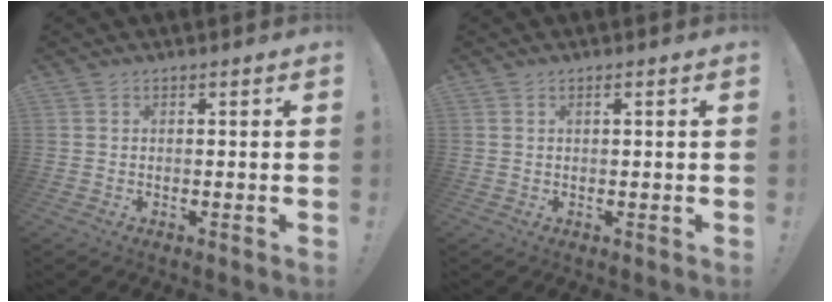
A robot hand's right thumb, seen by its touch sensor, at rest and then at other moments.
{"total": 1.0, "force": [0.3, -0.1, 0.9], "torque": [-0.010, -0.002, 0.002]}